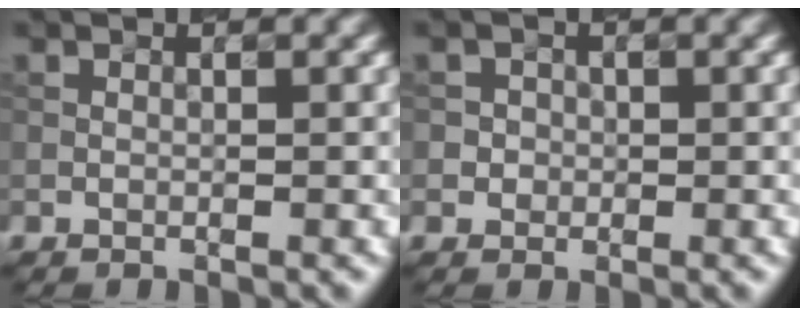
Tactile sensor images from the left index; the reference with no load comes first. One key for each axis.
{"total": 1.7, "fx": 0.2, "fy": 1.6, "fz": 0.4, "tx": 0.007, "ty": 0.002, "tz": 0.003}